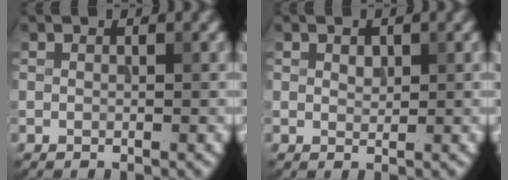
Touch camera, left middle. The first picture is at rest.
{"total": 1.0, "force": [0.5, 0.7, 0.6], "torque": [-0.011, -0.002, 0.010]}